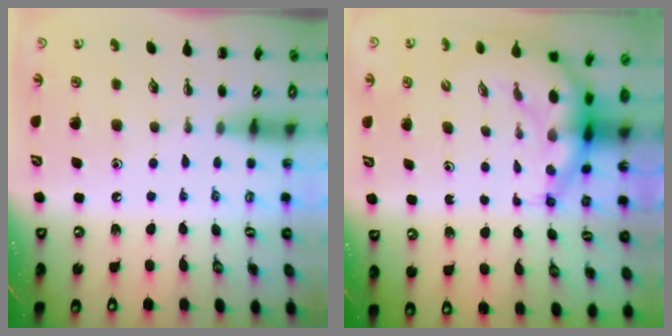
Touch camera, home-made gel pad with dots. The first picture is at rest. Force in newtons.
{"total": 7.7, "press": 7.3, "slide": 2.5}